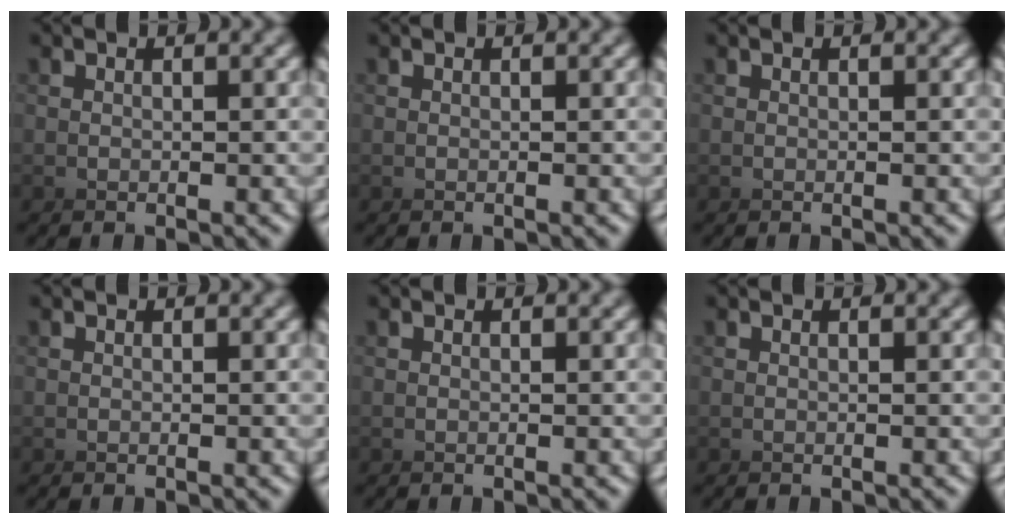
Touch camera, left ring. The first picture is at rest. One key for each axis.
{"total": 0.0}
{"total": 0.0}
{"total": 0.0}
{"total": 0.0}
{"total": 0.0}